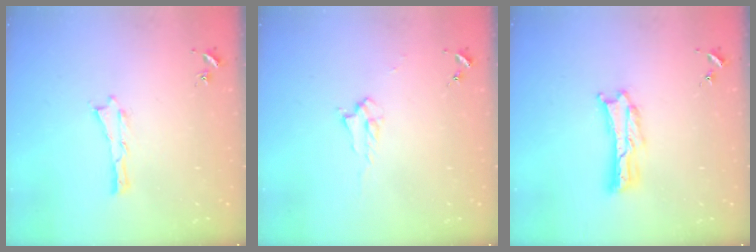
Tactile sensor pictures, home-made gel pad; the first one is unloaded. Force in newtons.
{"total": 2.2, "press": 2.2, "slide": 0.4}
{"total": 1.7, "press": 1.7, "slide": 0.3}